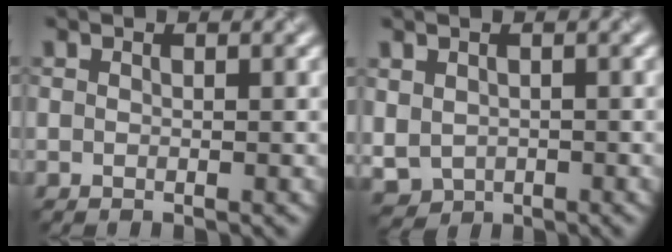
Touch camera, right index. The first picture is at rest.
{"total": 1.9, "force": [0.3, 1.8, 0.5], "torque": [-0.016, 0.000, 0.021]}